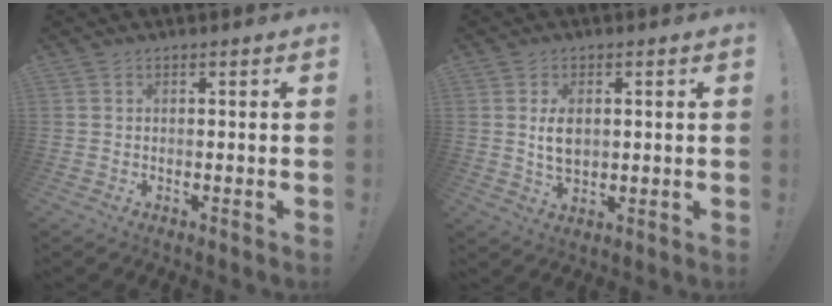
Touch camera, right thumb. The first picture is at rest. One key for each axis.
{"total": 6.0, "fx": 0.9, "fy": 3.8, "fz": 4.5, "tx": -0.070, "ty": -0.007, "tz": 0.009}